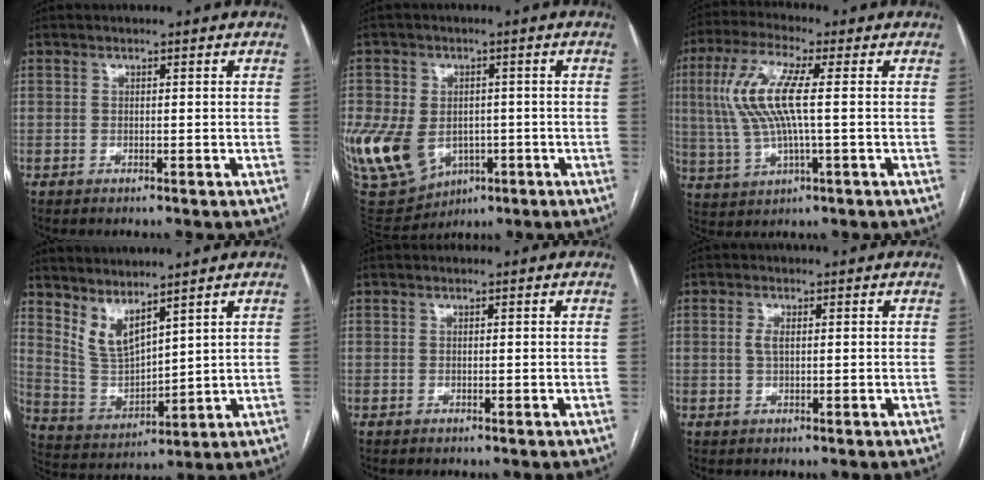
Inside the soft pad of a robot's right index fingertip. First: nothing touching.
{"total": 18.6, "force": [-4.9, 14.2, 11.0], "torque": [-0.272, -0.006, -0.055]}
{"total": 10.7, "force": [1.5, 1.8, 10.4], "torque": [-0.239, 0.014, 0.030]}
{"total": 7.3, "force": [5.7, 1.8, 4.1], "torque": [-0.096, -0.013, 0.135]}
{"total": 0.0}
{"total": 1.7, "force": [0.3, 0.6, 1.6], "torque": [-0.037, 0.000, 0.007]}